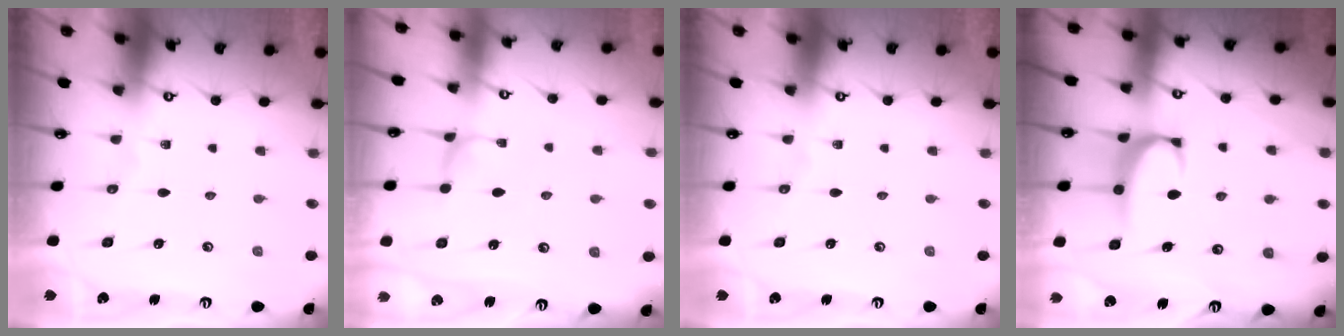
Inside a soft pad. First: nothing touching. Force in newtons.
{"total": 2.4, "press": 2.4, "slide": 0.4}
{"total": 0.0}
{"total": 2.4, "press": 2.3, "slide": 0.6}